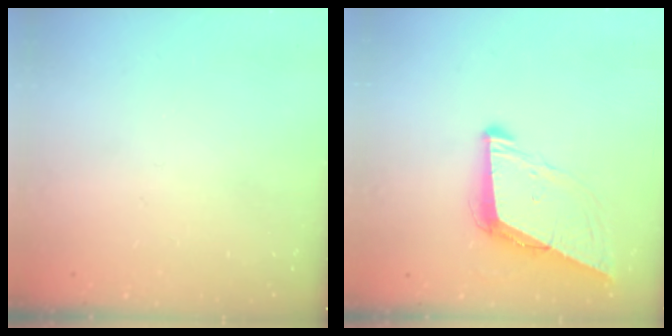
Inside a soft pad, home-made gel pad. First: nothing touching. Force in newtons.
{"total": 8.9, "press": 8.2, "slide": 3.5}